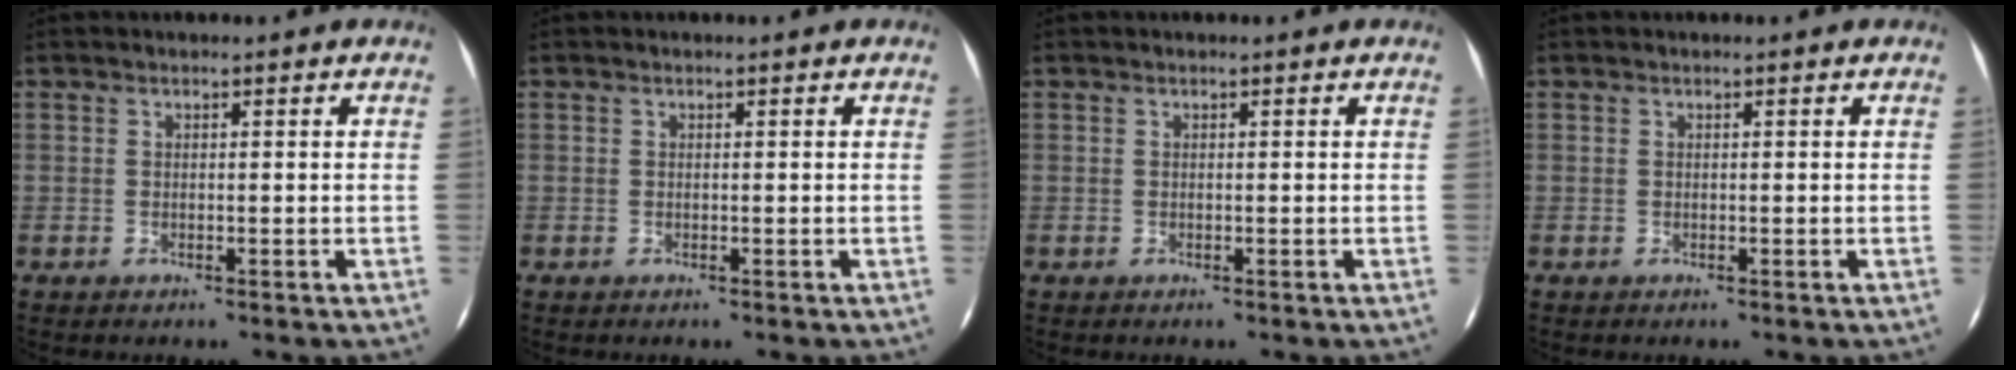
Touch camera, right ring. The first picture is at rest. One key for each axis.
{"total": 0.0}
{"total": 0.0}
{"total": 0.0}